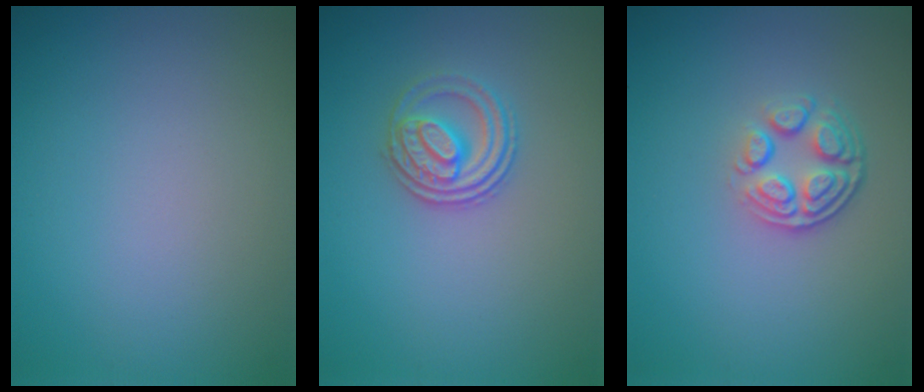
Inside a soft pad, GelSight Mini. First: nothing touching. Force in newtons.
{"total": 3.0, "press": 2.6, "slide": 1.5}
{"total": 4.0, "press": 2.8, "slide": 2.8}